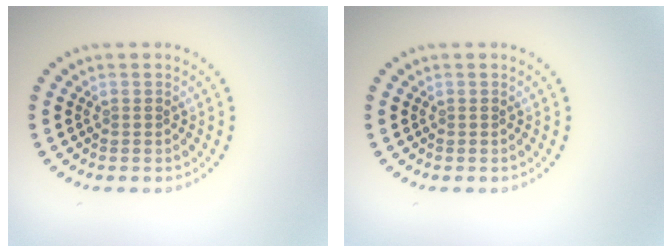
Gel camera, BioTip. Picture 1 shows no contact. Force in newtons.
{"total": 0.0}